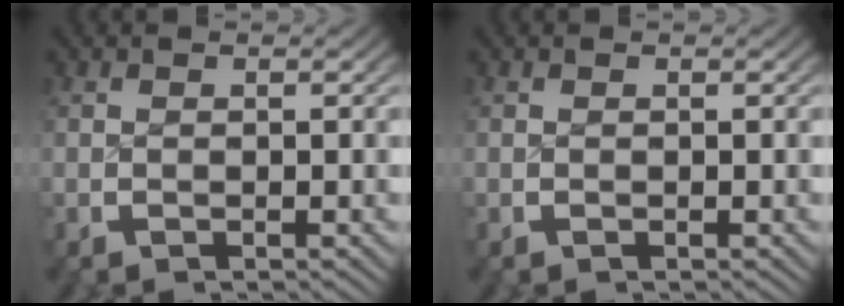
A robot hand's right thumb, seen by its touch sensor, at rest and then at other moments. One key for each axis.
{"total": 0.0}